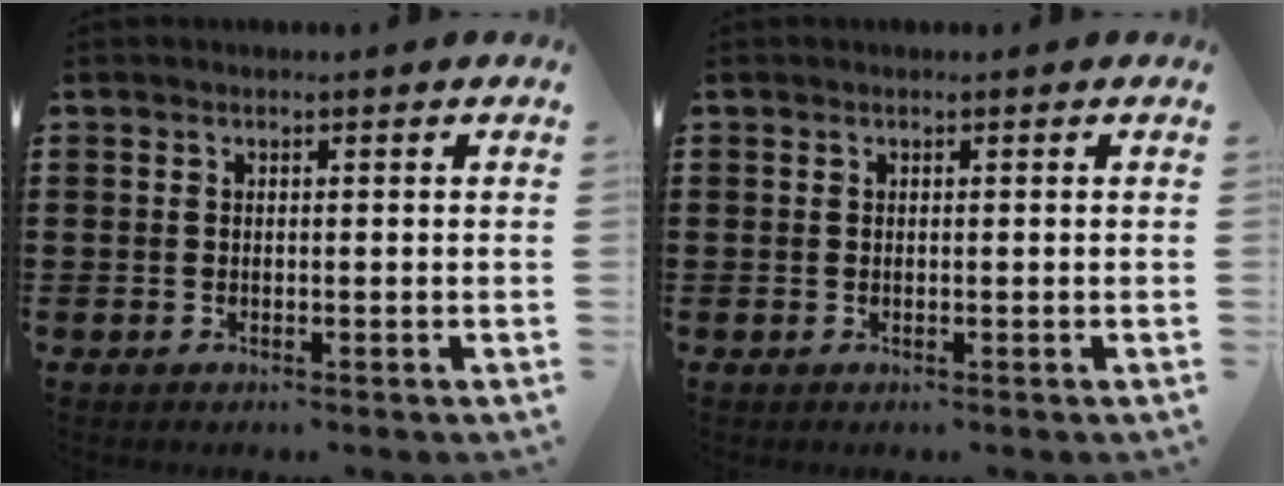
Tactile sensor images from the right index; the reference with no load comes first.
{"total": 0.0}